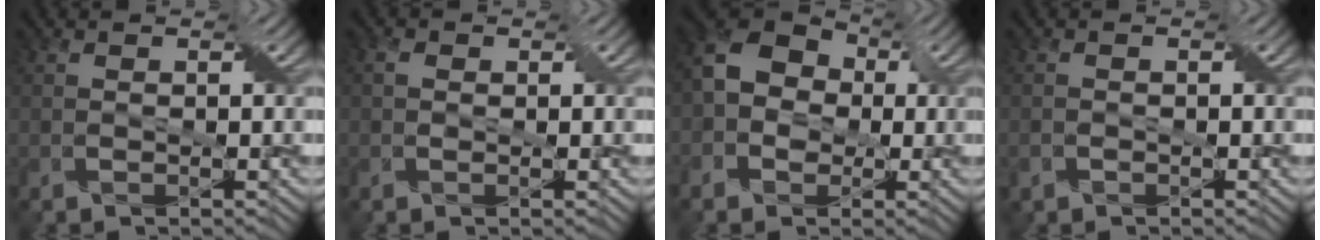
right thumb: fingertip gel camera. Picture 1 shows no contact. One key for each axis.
{"total": 0.9, "fx": 0.1, "fy": 0.7, "fz": 0.5, "tx": -0.009, "ty": 0.003, "tz": -0.001}
{"total": 7.1, "fx": -0.6, "fy": 6.0, "fz": 3.8, "tx": -0.083, "ty": 0.006, "tz": -0.030}
{"total": 1.0, "fx": -0.7, "fy": 0.7, "fz": 0.2, "tx": -0.002, "ty": -0.002, "tz": -0.013}